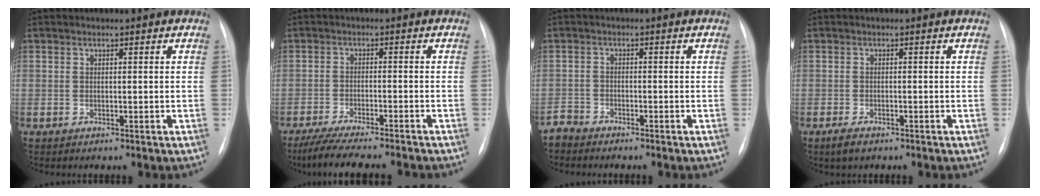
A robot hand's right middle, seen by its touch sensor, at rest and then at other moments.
{"total": 13.1, "force": [-11.5, 1.1, 6.2], "torque": [-0.094, -0.018, -0.171]}
{"total": 2.2, "force": [-2.1, 0.5, -0.5], "torque": [0.012, -0.005, -0.041]}
{"total": 2.3, "force": [-1.5, 0.9, 1.4], "torque": [-0.034, -0.004, -0.024]}